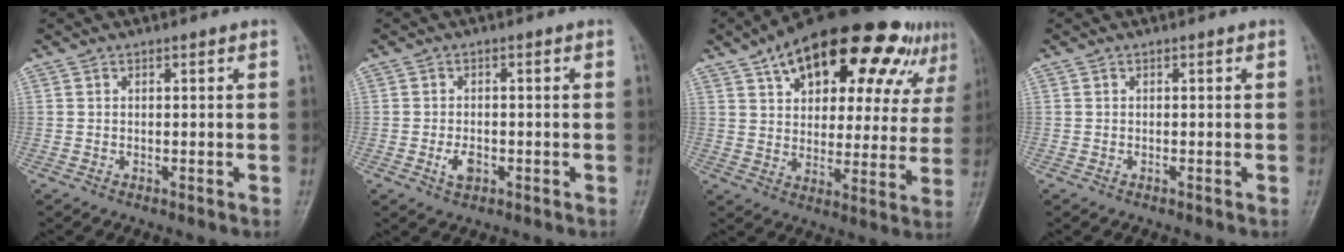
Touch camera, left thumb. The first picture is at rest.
{"total": 3.0, "force": [-1.1, 1.9, 2.1], "torque": [-0.036, 0.001, -0.019]}
{"total": 26.6, "force": [15.0, 12.3, 18.2], "torque": [-0.233, 0.007, 0.218]}
{"total": 0.0}